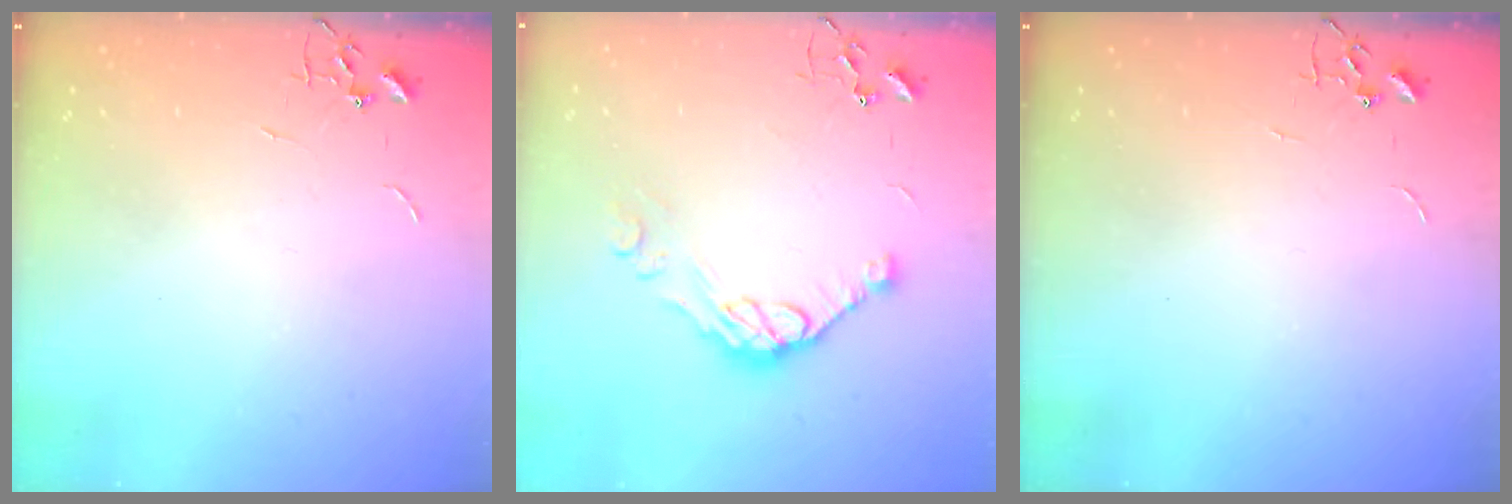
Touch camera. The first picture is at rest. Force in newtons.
{"total": 10.3, "press": 10.3, "slide": 0.7}
{"total": 0.0}